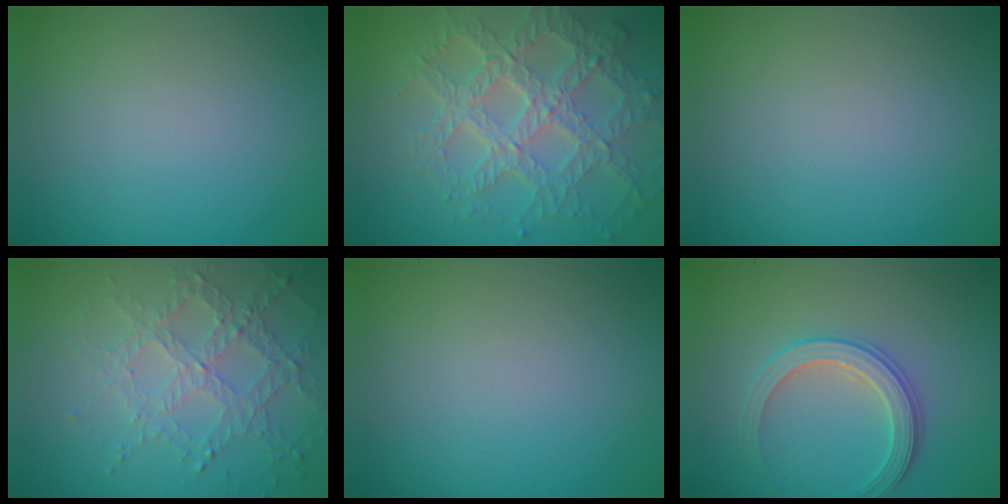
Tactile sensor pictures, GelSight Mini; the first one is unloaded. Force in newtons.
{"total": 7.7, "press": 5.4, "slide": 5.4}
{"total": 0.0}
{"total": 4.3, "press": 3.1, "slide": 2.9}
{"total": 0.0}
{"total": 3.0, "press": 2.9, "slide": 0.3}